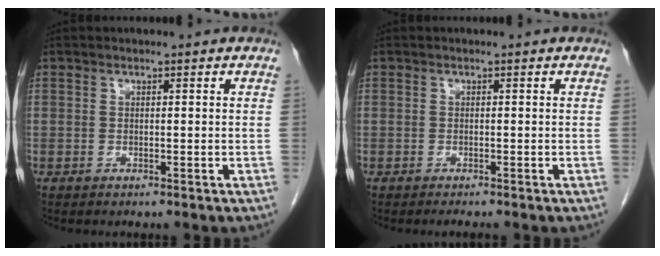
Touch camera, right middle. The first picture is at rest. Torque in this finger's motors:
{"motor_torque": [0.59, -0.38, 0.00, 0.02]}